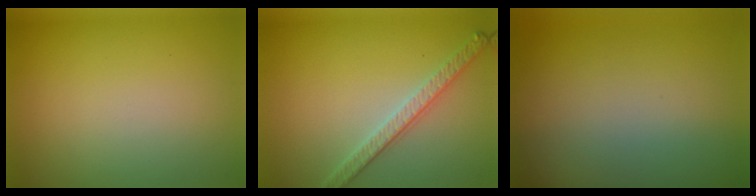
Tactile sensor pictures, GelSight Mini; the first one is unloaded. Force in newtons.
{"total": 2.8, "press": 2.8, "slide": 0.7}
{"total": 0.0}